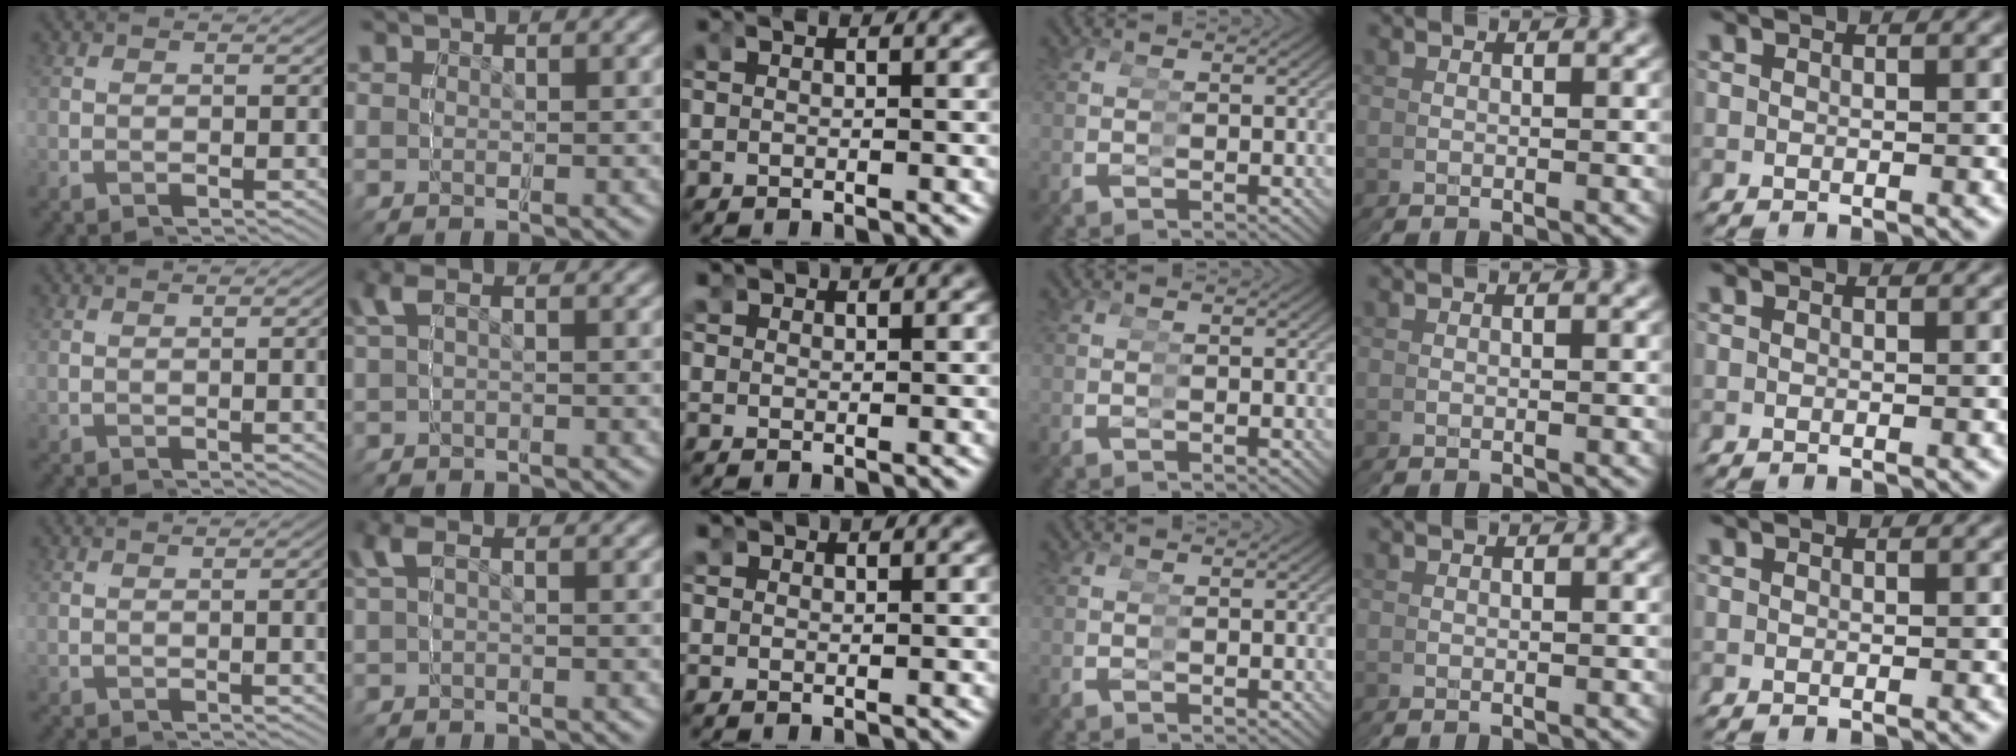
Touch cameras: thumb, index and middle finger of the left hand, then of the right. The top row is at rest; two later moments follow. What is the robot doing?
{"motion": "grasp_and_lifting", "object": "glasses"}